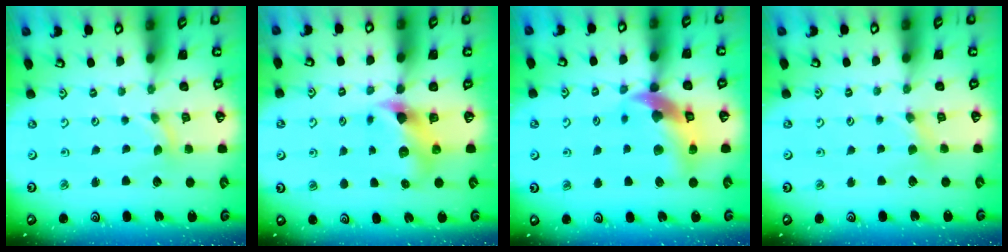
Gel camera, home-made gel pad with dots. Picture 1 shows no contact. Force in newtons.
{"total": 7.6, "press": 7.5, "slide": 1.0}
{"total": 13.2, "press": 13.1, "slide": 1.5}
{"total": 3.1, "press": 3.1, "slide": 0.5}